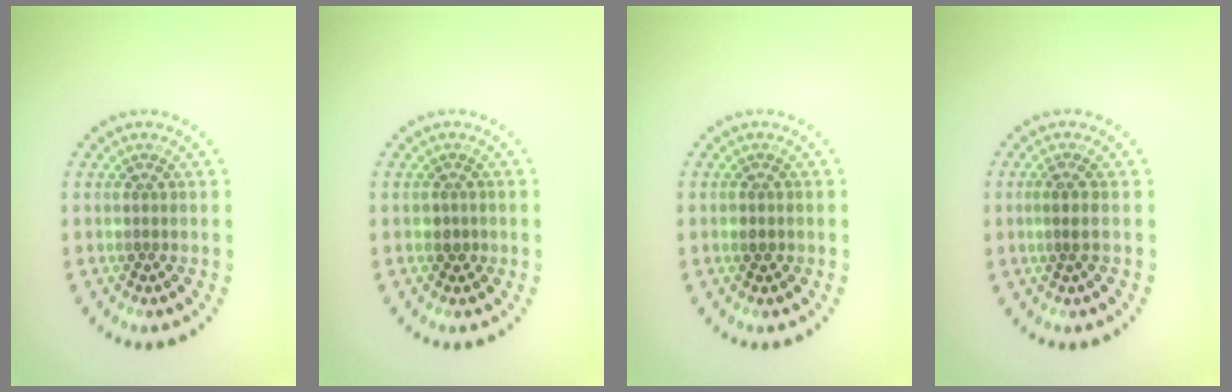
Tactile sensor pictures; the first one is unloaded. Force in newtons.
{"total": 0.9, "press": 0.8, "slide": 0.5}
{"total": 0.7, "press": 0.7, "slide": 0.1}
{"total": 0.9, "press": 0.6, "slide": 0.7}